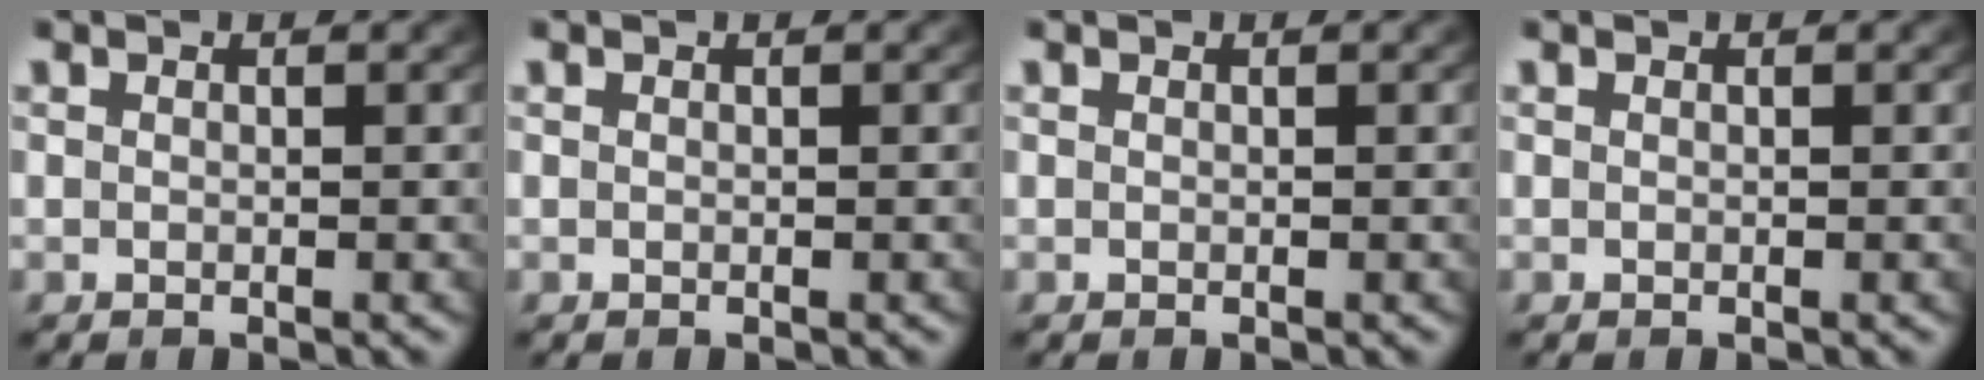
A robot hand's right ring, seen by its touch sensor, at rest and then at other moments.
{"total": 0.0}
{"total": 0.0}
{"total": 0.0}